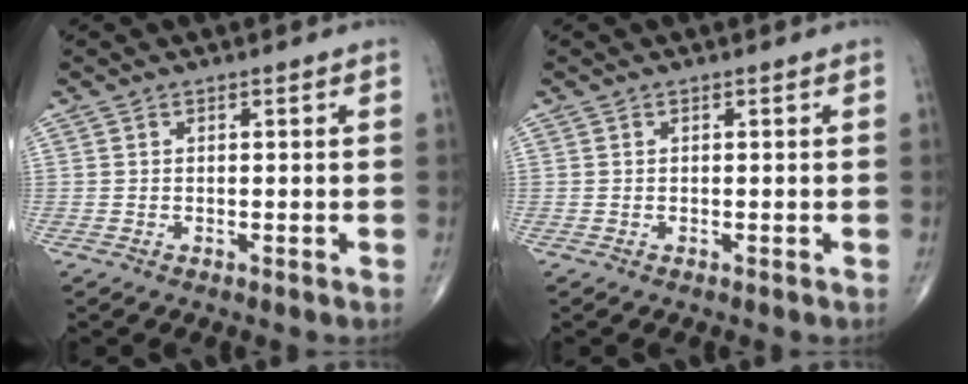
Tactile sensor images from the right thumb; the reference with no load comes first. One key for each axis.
{"total": 0.0}